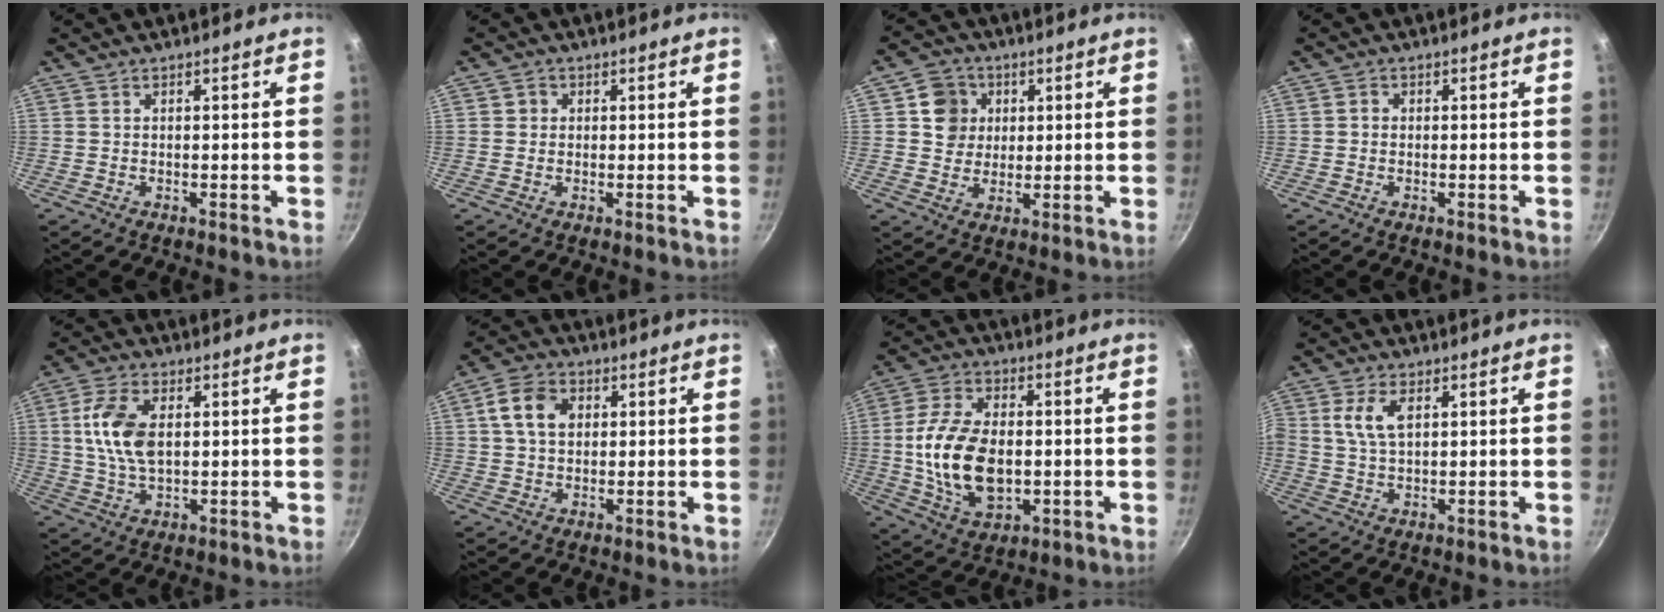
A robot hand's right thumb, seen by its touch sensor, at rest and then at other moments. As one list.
[{"total": 1.7, "force": [0.2, 1.6, 0.5], "torque": [0.001, 0.002, -0.002]}, {"total": 7.2, "force": [2.0, 6.5, 2.3], "torque": [0.002, 0.000, 0.029]}, {"total": 1.0, "force": [-0.1, 0.9, 0.4], "torque": [-0.006, 0.005, -0.004]}, {"total": 10.2, "force": [1.7, 5.7, 8.3], "torque": [-0.155, 0.002, 0.032]}, {"total": 7.9, "force": [2.0, 5.8, 5.0], "torque": [-0.077, 0.009, 0.026]}, {"total": 16.4, "force": [-0.9, 10.2, 12.8], "torque": [-0.227, 0.009, -0.011]}, {"total": 6.0, "force": [1.7, 3.3, 4.7], "torque": [-0.090, 0.000, 0.031]}]